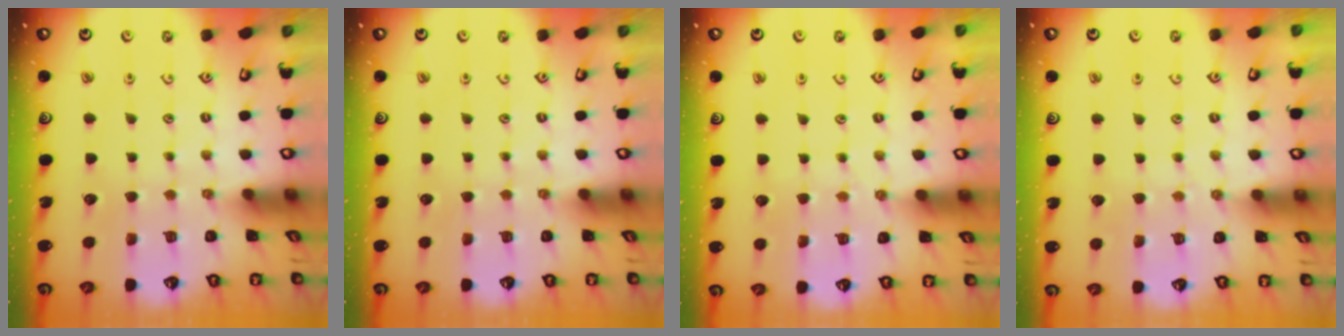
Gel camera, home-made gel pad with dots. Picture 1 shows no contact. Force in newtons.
{"total": 0.0}
{"total": 2.9, "press": 2.9, "slide": 0.2}
{"total": 2.9, "press": 2.9, "slide": 0.5}